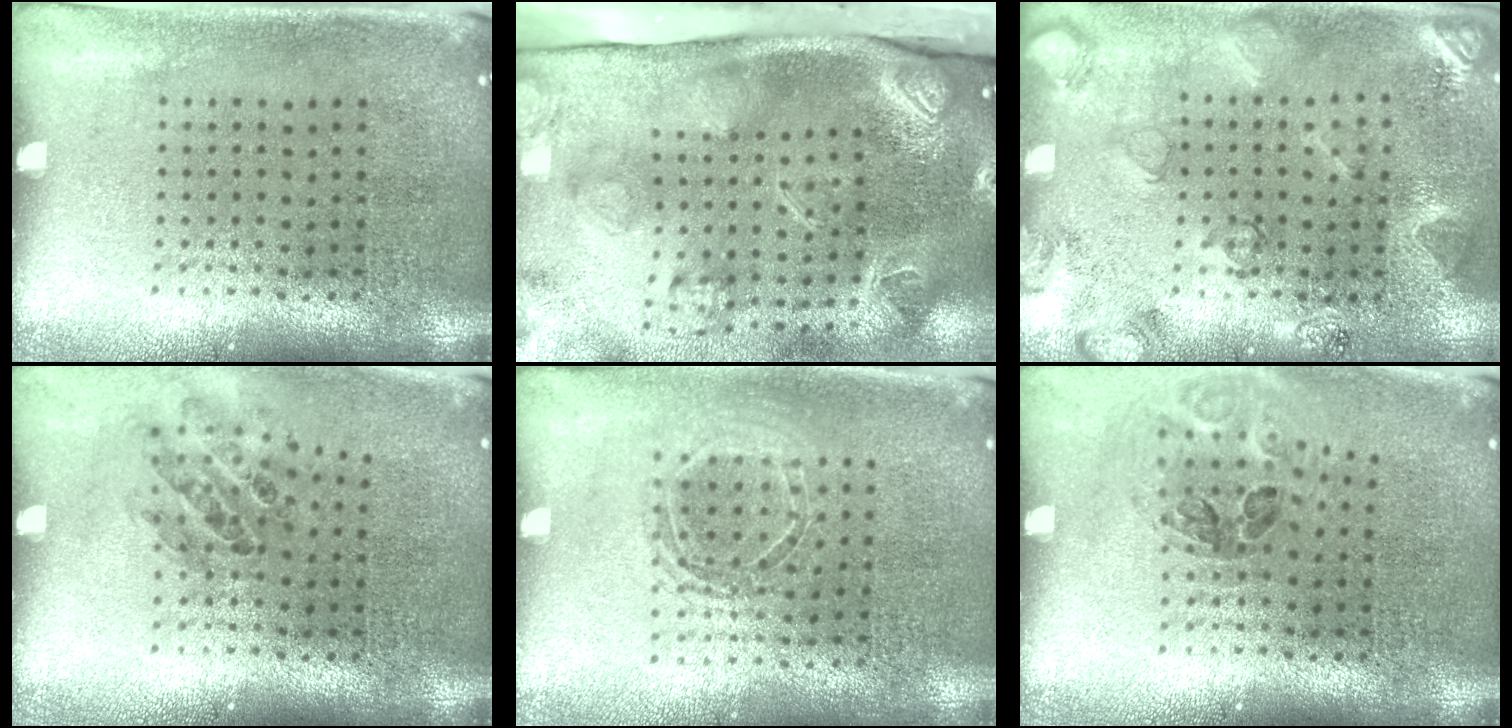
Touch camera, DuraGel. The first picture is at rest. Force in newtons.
{"total": 4.5, "press": 3.2, "slide": 3.2}
{"total": 2.1, "press": 1.9, "slide": 0.8}
{"total": 0.9, "press": 0.8, "slide": 0.1}
{"total": 1.4, "press": 1.2, "slide": 0.7}
{"total": 1.0, "press": 1.0, "slide": 0.3}